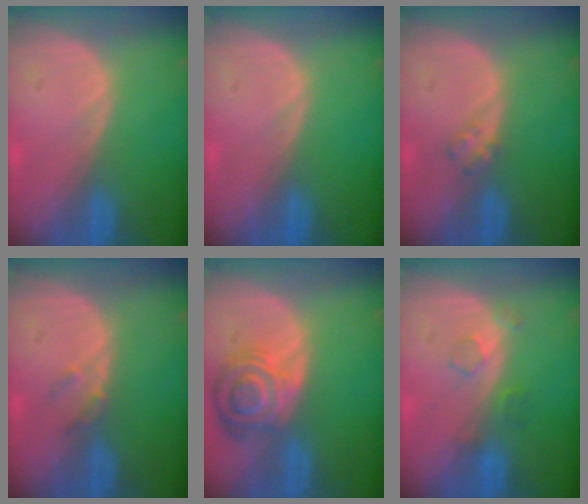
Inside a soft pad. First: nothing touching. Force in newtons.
{"total": 0.0}
{"total": 1.7, "press": 1.7, "slide": 0.3}
{"total": 1.8, "press": 1.6, "slide": 0.8}
{"total": 8.4, "press": 7.4, "slide": 3.9}
{"total": 2.5, "press": 2.5, "slide": 0.3}